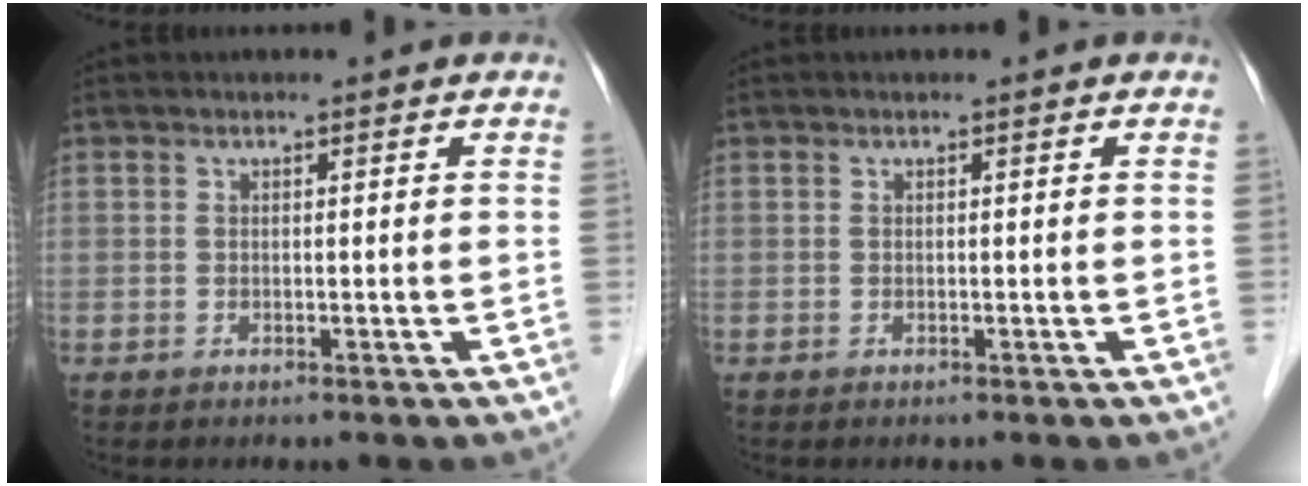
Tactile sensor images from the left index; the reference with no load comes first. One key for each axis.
{"total": 0.0}